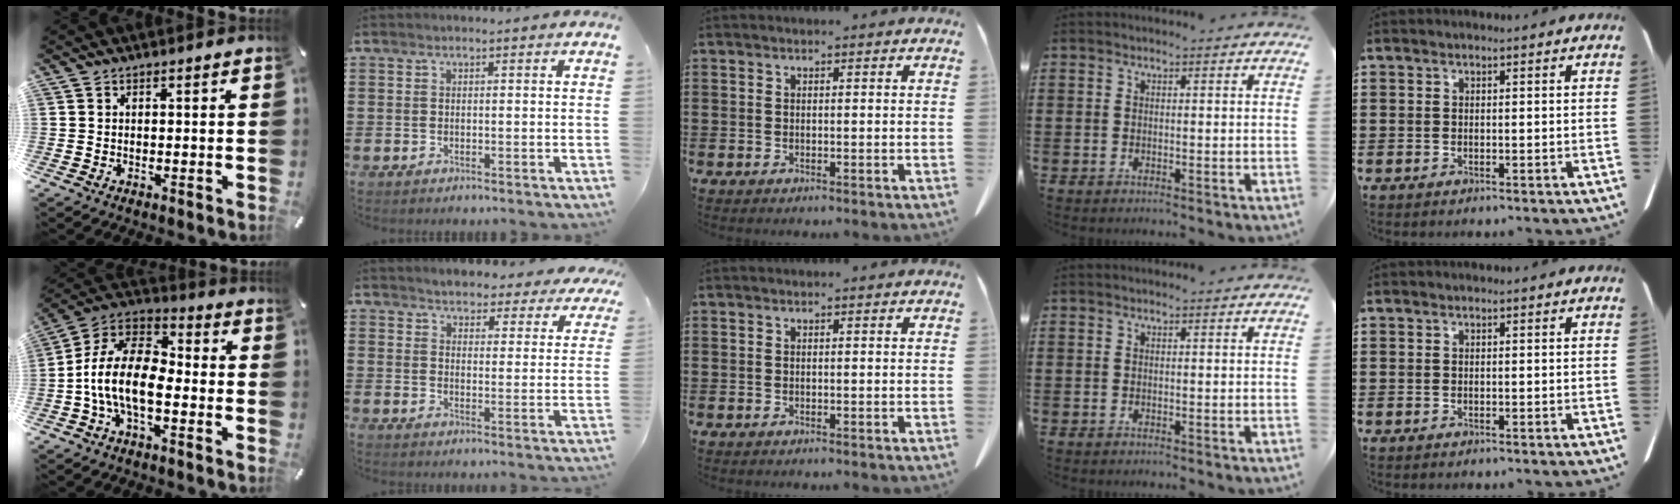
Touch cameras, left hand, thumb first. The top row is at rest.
{"thumb": {"total": 13.6, "force": [-5.0, 7.2, 10.5], "torque": [-0.229, 0.010, -0.097]}, "index": {"total": 3.8, "force": [3.8, 0.5, -0.1], "torque": [-0.021, -0.018, 0.065]}}